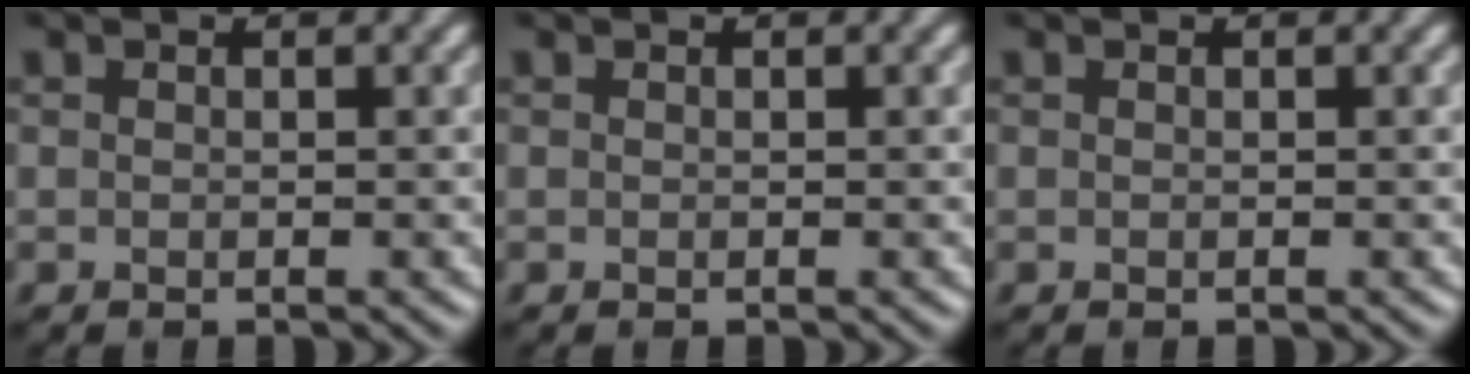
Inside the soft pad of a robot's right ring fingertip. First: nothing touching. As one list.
[{"total": 0.0}, {"total": 0.0}]